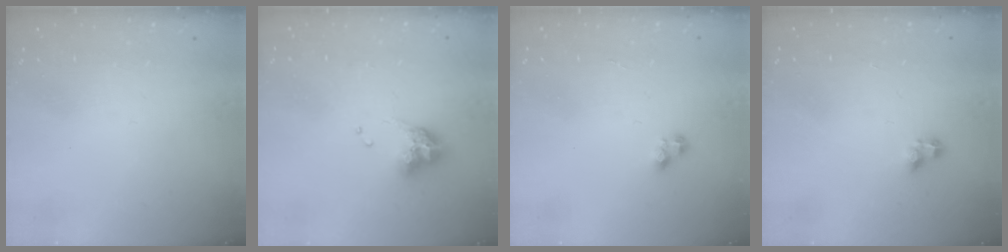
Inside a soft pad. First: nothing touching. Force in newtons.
{"total": 8.9, "press": 8.8, "slide": 0.9}
{"total": 1.8, "press": 1.7, "slide": 0.3}
{"total": 3.0, "press": 3.0, "slide": 0.4}